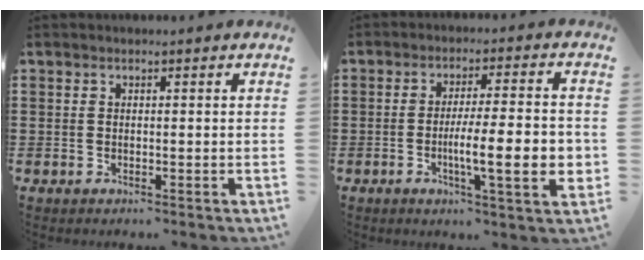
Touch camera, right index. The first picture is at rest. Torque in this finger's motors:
{"motor_torque": [0.91, -0.27, 0.99, 0.19]}